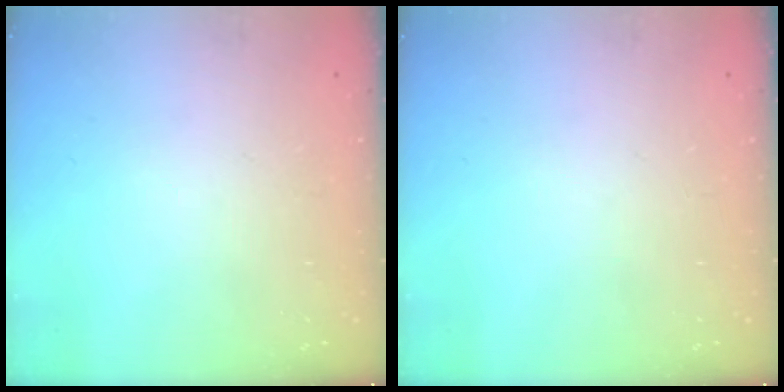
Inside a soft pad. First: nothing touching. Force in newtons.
{"total": 0.0}